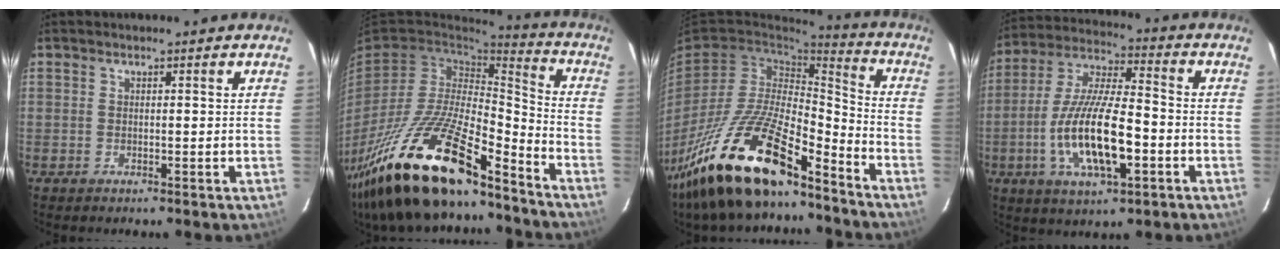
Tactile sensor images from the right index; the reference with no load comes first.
{"total": 27.2, "force": [-19.1, 7.8, 17.7], "torque": [-0.345, -0.034, -0.334]}
{"total": 23.3, "force": [-16.7, 6.9, 14.6], "torque": [-0.288, -0.017, -0.301]}
{"total": 16.7, "force": [-4.9, 5.1, 15.1], "torque": [-0.306, -0.011, -0.088]}